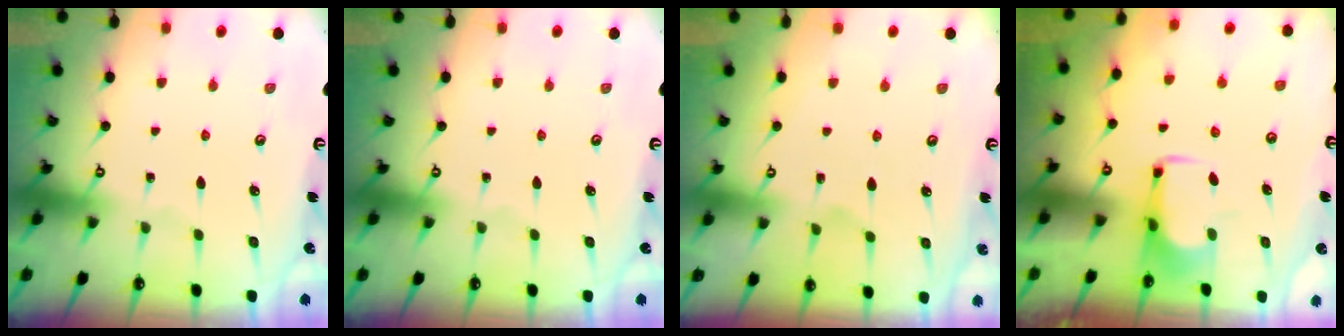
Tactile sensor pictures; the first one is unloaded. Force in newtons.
{"total": 0.0}
{"total": 1.1, "press": 0.0, "slide": 1.1}
{"total": 1.6, "press": 1.5, "slide": 0.5}